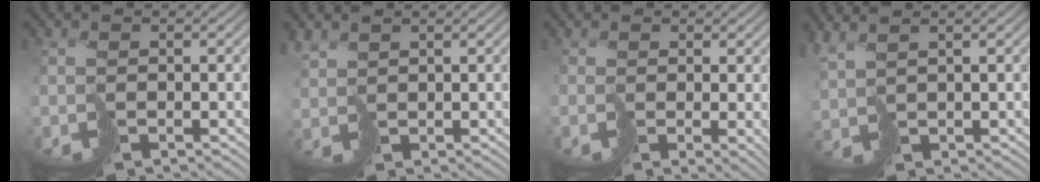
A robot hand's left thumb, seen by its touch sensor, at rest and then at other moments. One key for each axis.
{"total": 2.1, "fx": 1.9, "fy": 0.7, "fz": 0.5, "tx": -0.030, "ty": -0.003, "tz": 0.042}
{"total": 1.7, "fx": -0.3, "fy": 0.2, "fz": 1.7, "tx": -0.016, "ty": -0.014, "tz": 0.004}
{"total": 3.1, "fx": 2.4, "fy": -0.1, "fz": 2.0, "tx": -0.066, "ty": 0.000, "tz": 0.053}